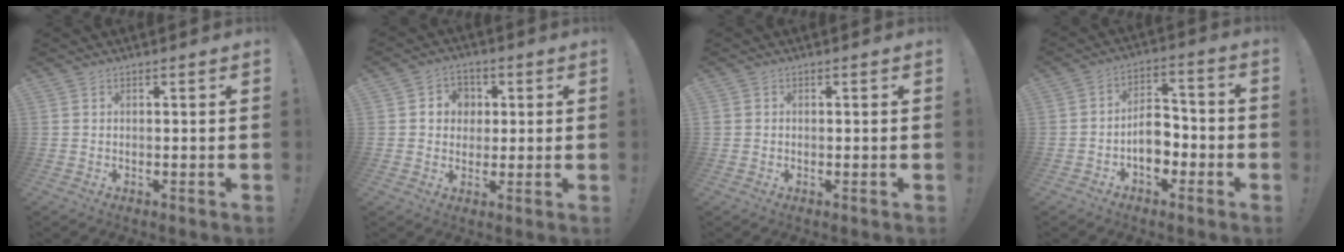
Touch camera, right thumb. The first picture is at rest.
{"total": 6.2, "force": [0.4, 6.0, 1.5], "torque": [-0.020, 0.003, 0.010]}
{"total": 0.8, "force": [0.0, 0.8, 0.1], "torque": [-0.003, 0.004, 0.001]}
{"total": 9.4, "force": [-2.8, 6.4, 6.3], "torque": [-0.093, 0.013, -0.050]}